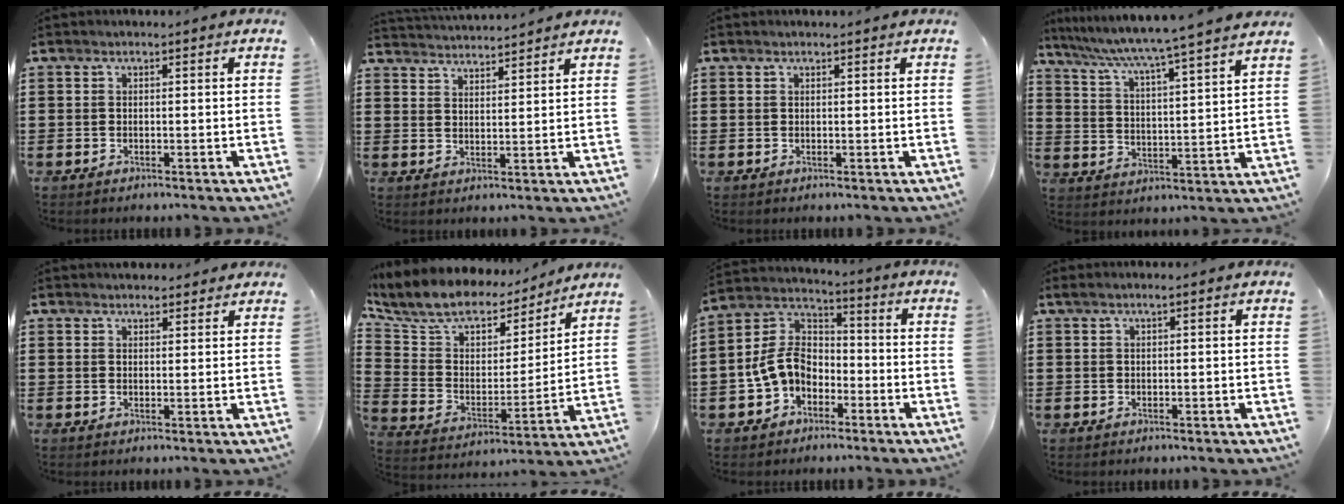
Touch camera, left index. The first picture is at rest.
{"total": 3.1, "force": [3.1, -0.5, -0.4], "torque": [-0.004, -0.017, 0.055]}
{"total": 0.5, "force": [0.4, 0.0, 0.3], "torque": [-0.006, -0.001, 0.009]}
{"total": 5.2, "force": [4.5, -1.3, 2.2], "torque": [-0.064, -0.043, 0.066]}
{"total": 2.3, "force": [2.2, 0.5, 0.1], "torque": [-0.007, 0.000, 0.043]}
{"total": 9.3, "force": [7.8, 4.2, 3.0], "torque": [-0.095, -0.048, 0.133]}
{"total": 8.0, "force": [-2.8, 5.8, 4.8], "torque": [-0.134, 0.001, -0.064]}
{"total": 0.8, "force": [0.3, 0.0, 0.8], "torque": [-0.013, -0.001, 0.007]}